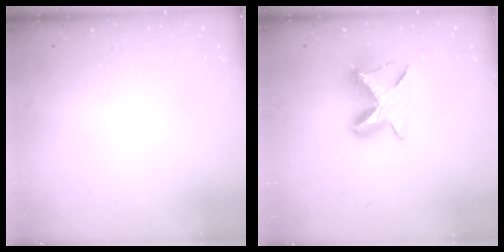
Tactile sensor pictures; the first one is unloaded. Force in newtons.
{"total": 9.5, "press": 9.5, "slide": 0.2}